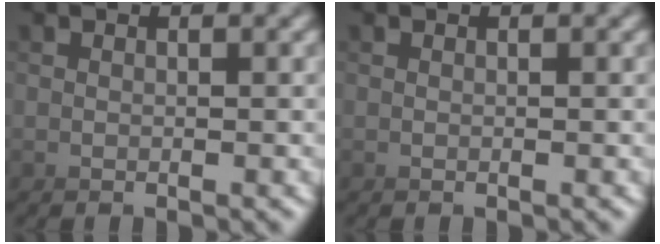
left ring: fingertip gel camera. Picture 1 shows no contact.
{"total": 0.0}